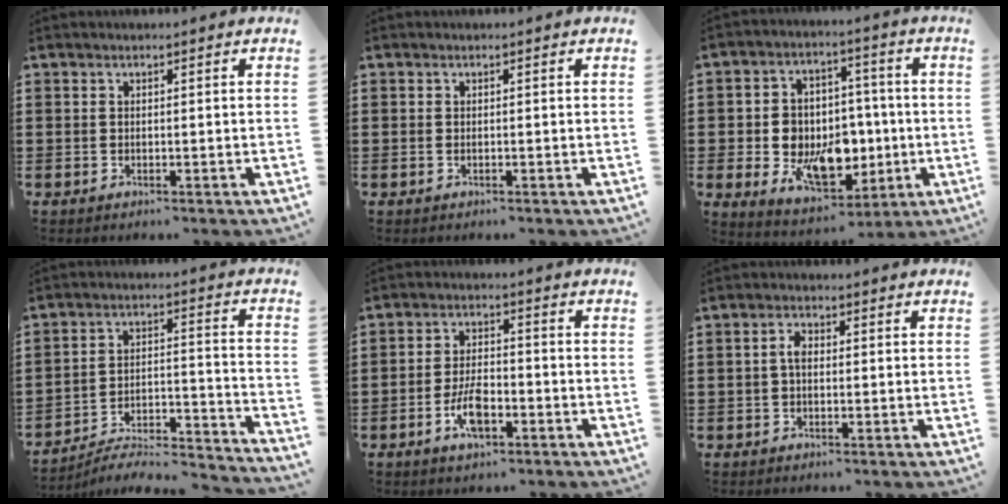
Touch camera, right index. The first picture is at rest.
{"total": 0.0}
{"total": 11.4, "force": [-1.4, 8.8, 7.1], "torque": [-0.132, 0.009, -0.012]}
{"total": 4.7, "force": [-4.3, 0.8, 1.7], "torque": [-0.032, -0.010, -0.089]}
{"total": 6.0, "force": [-2.5, 2.6, 4.8], "torque": [-0.105, 0.001, -0.050]}
{"total": 2.5, "force": [-0.1, 1.3, 2.1], "torque": [-0.047, 0.003, -0.005]}